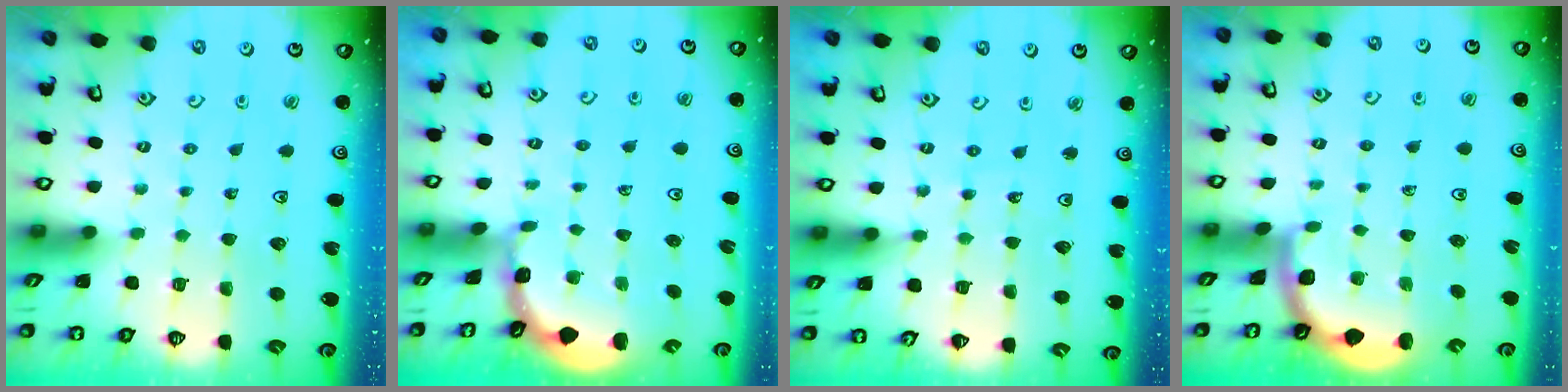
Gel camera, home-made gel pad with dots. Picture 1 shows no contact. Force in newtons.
{"total": 1.2, "press": 1.2, "slide": 0.2}
{"total": 5.1, "press": 5.1, "slide": 0.5}
{"total": 1.7, "press": 1.7, "slide": 0.0}